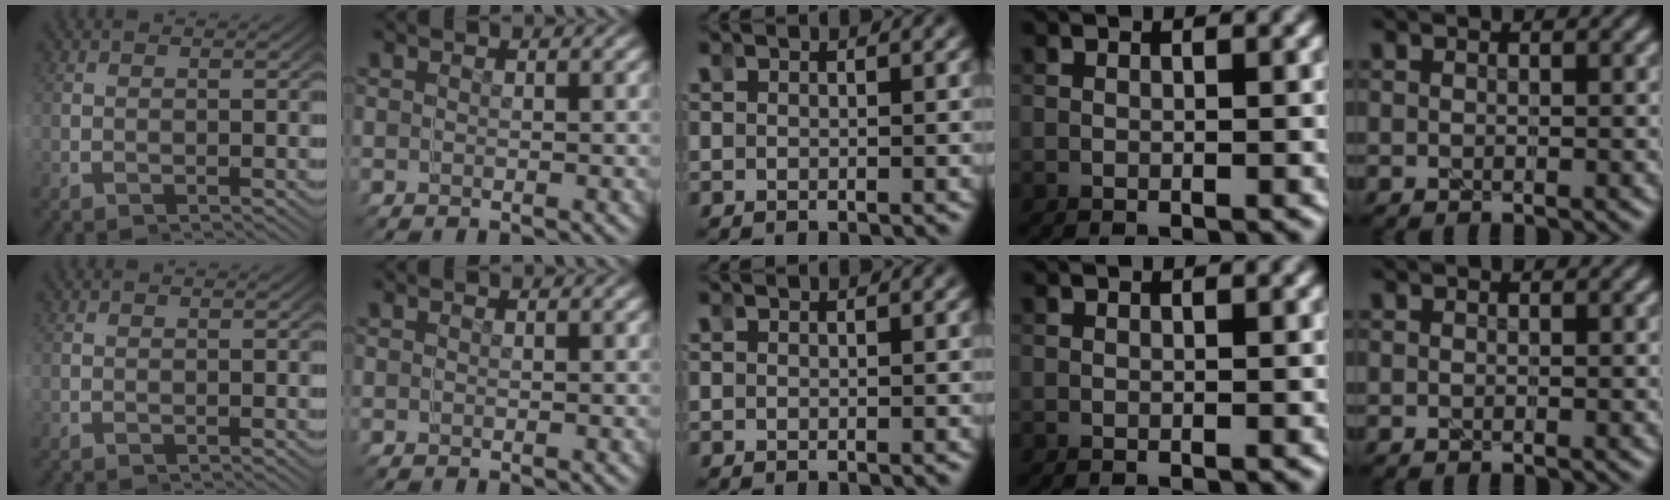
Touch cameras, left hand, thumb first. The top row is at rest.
{}